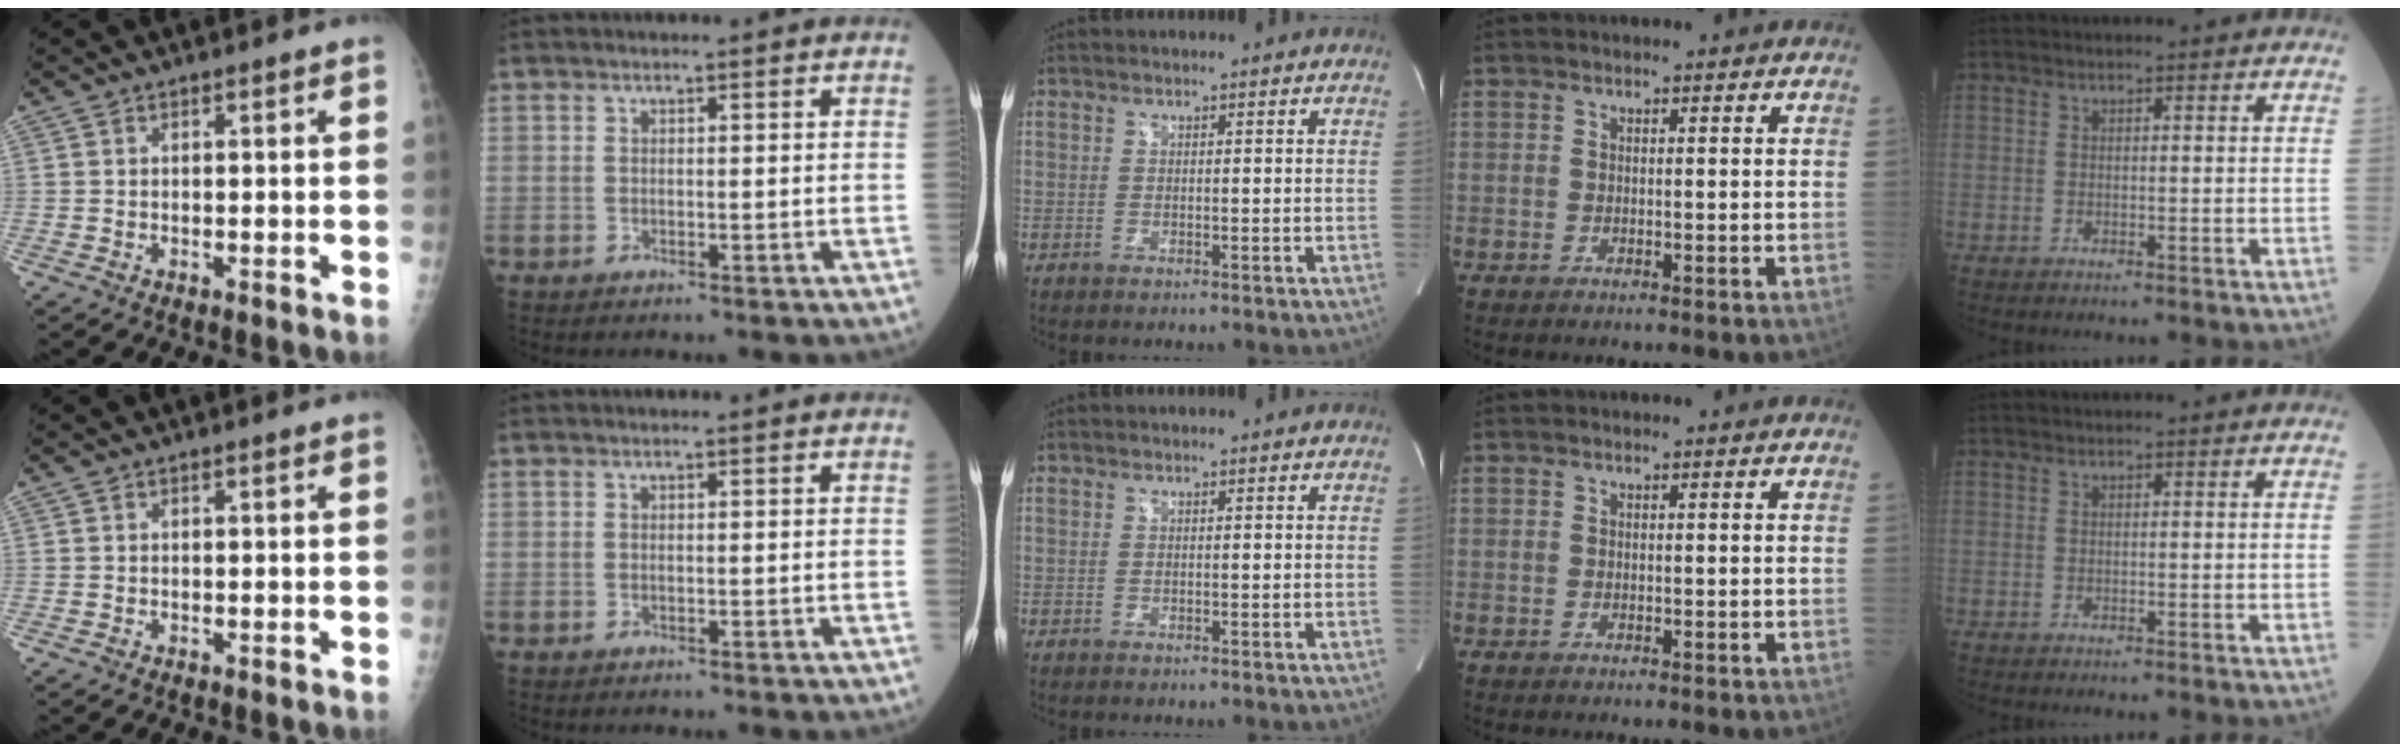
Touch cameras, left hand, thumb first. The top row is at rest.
{}